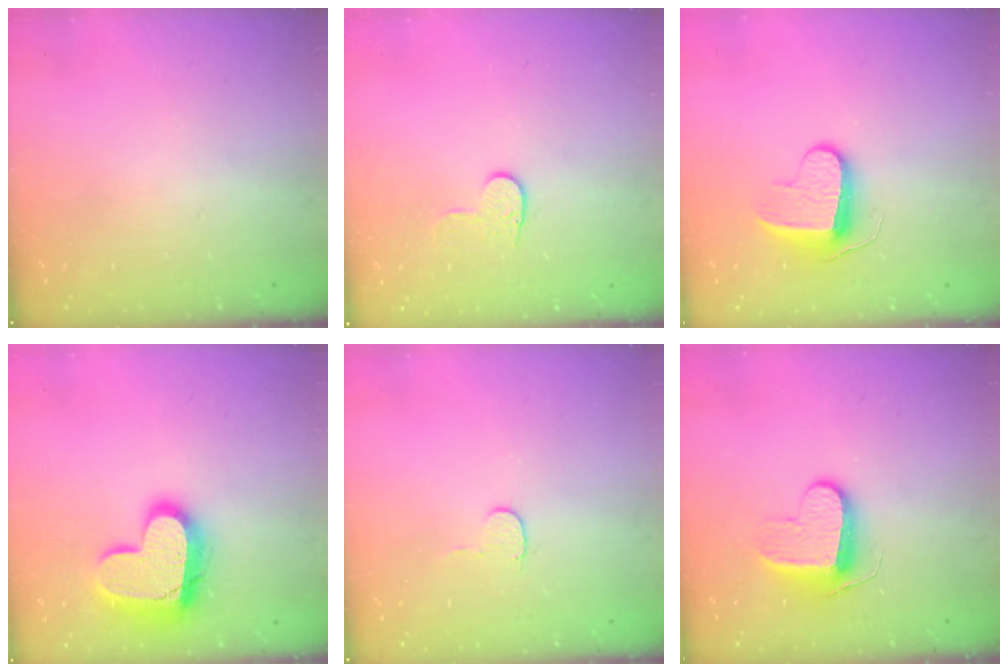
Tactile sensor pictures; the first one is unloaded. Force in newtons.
{"total": 5.3, "press": 5.2, "slide": 0.5}
{"total": 9.0, "press": 9.0, "slide": 0.5}
{"total": 18.2, "press": 18.2, "slide": 1.4}
{"total": 4.4, "press": 4.4, "slide": 0.3}
{"total": 9.5, "press": 9.5, "slide": 0.1}